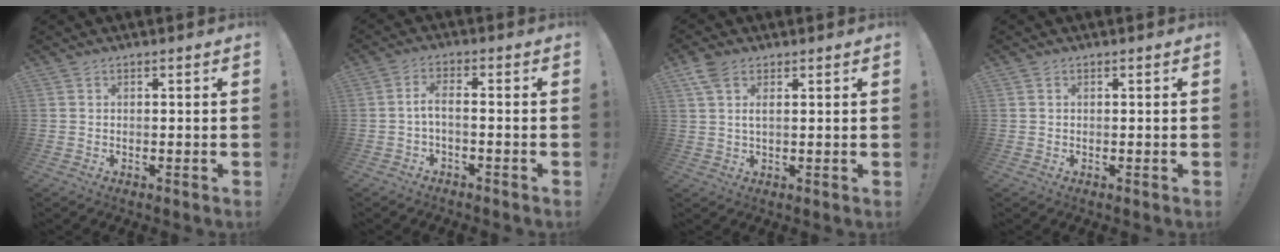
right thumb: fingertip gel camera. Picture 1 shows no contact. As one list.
[{"total": 3.9, "force": [-1.3, 1.0, 3.6], "torque": [-0.077, -0.002, -0.029]}, {"total": 4.1, "force": [2.3, 1.8, 2.9], "torque": [-0.059, -0.003, 0.043]}, {"total": 0.0}]